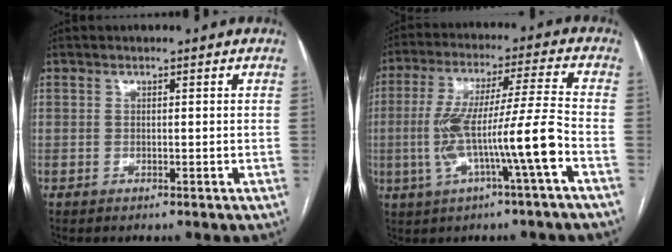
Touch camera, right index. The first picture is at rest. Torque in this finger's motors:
{"motor_torque": [1.80, -0.33, 0.93, 0.21]}